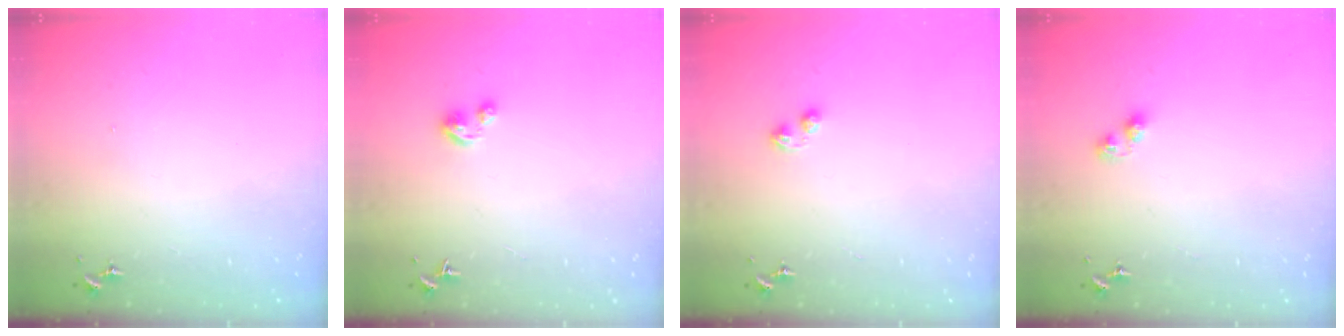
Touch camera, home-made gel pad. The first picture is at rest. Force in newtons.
{"total": 2.8, "press": 2.8, "slide": 0.2}
{"total": 2.9, "press": 2.9, "slide": 0.4}
{"total": 2.8, "press": 2.8, "slide": 0.5}